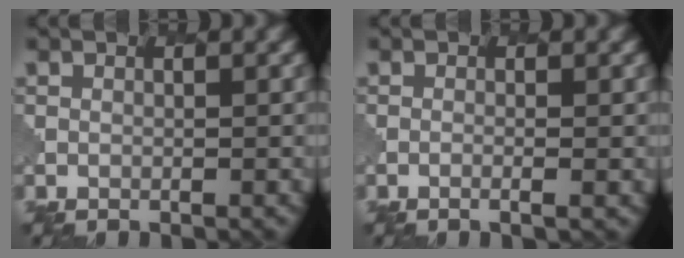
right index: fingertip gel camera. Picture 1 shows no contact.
{"total": 1.0, "force": [-0.3, 0.2, 0.9], "torque": [-0.011, 0.003, -0.006]}